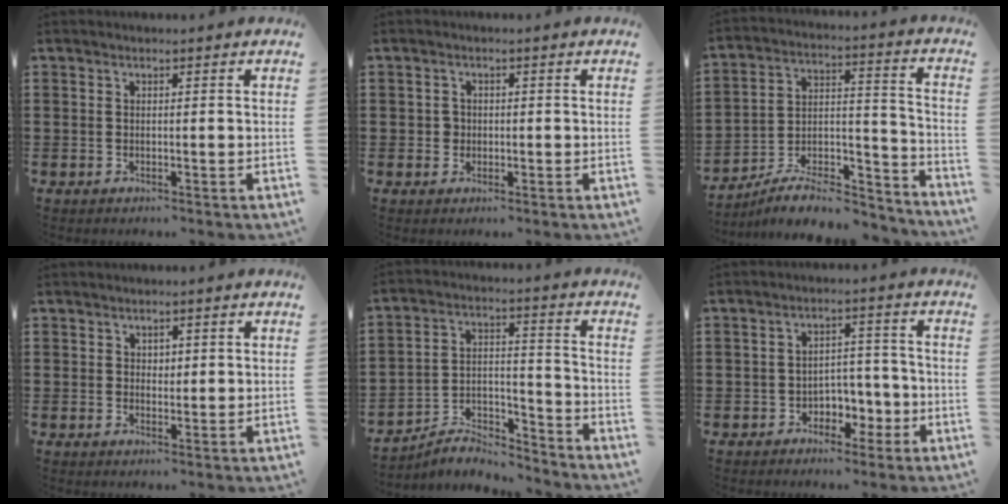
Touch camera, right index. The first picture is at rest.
{"total": 1.4, "force": [-0.1, 1.3, 0.5], "torque": [-0.013, 0.005, -0.003]}
{"total": 9.5, "force": [-8.2, 2.9, 3.8], "torque": [-0.048, 0.030, -0.152]}
{"total": 1.2, "force": [0.7, 0.9, 0.4], "torque": [-0.009, 0.005, 0.014]}
{"total": 6.1, "force": [-5.9, 1.2, 1.3], "torque": [-0.025, 0.007, -0.115]}
{"total": 4.6, "force": [-2.4, 3.5, 1.9], "torque": [-0.030, 0.011, -0.047]}